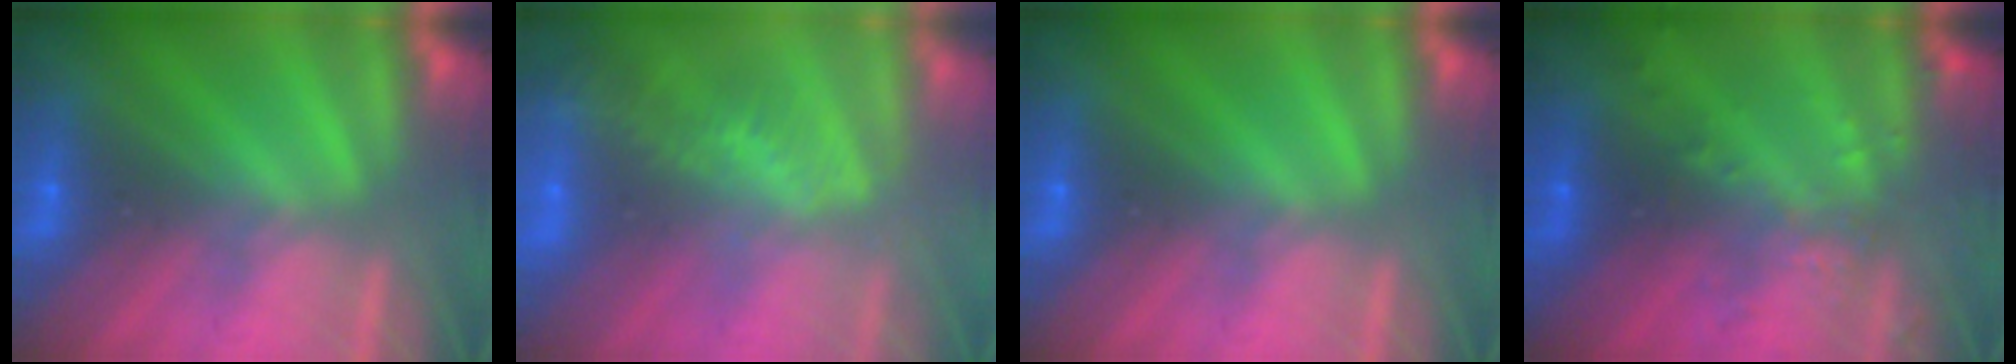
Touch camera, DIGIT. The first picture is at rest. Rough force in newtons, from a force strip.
{"total": 2.9}
{"total": 0.0}
{"total": 2.9}